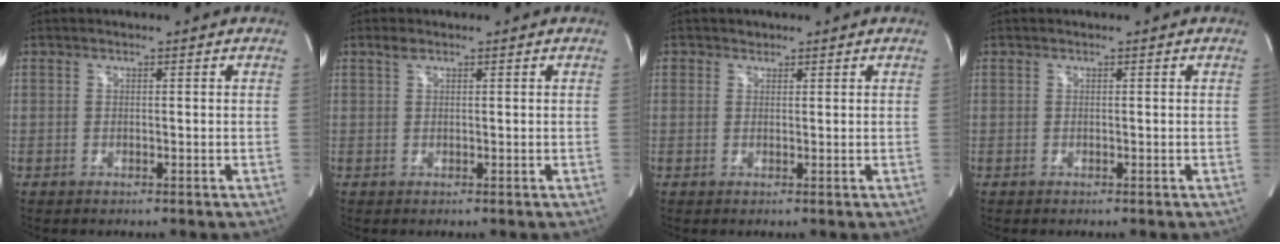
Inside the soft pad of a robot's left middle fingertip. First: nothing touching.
{"total": 1.0, "force": [0.8, 0.4, 0.6], "torque": [-0.016, 0.009, 0.017]}
{"total": 1.1, "force": [0.7, 0.9, 0.0], "torque": [0.007, -0.002, 0.008]}
{"total": 0.0}